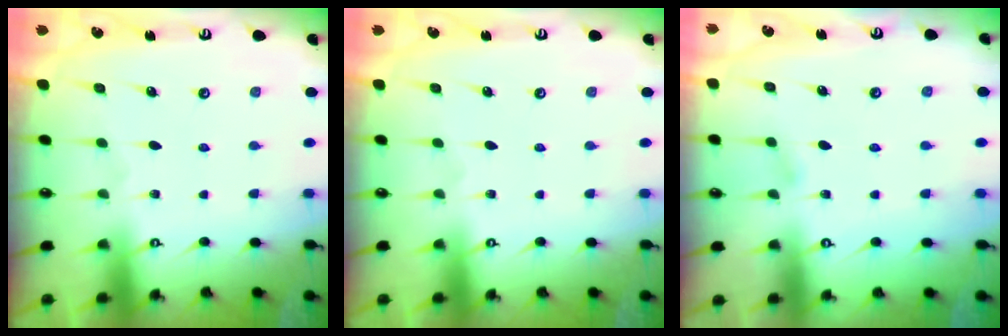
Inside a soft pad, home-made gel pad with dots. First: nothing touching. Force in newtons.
{"total": 0.0}
{"total": 3.7, "press": 3.7, "slide": 0.5}